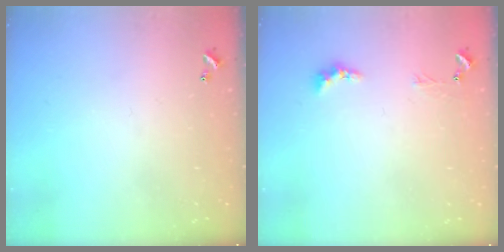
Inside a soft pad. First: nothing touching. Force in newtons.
{"total": 1.3, "press": 1.1, "slide": 0.5}